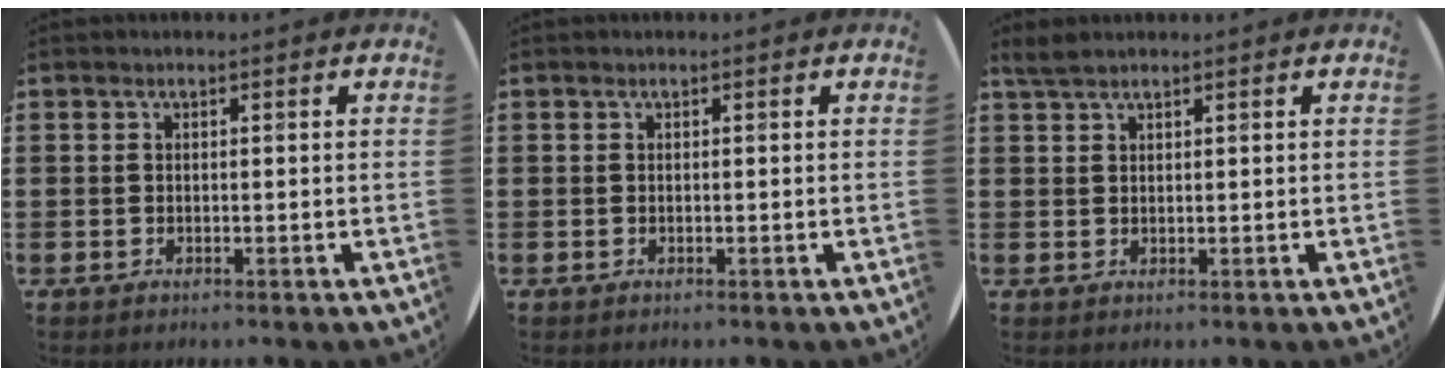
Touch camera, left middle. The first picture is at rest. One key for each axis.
{"total": 0.0}
{"total": 1.8, "fx": 1.6, "fy": 0.3, "fz": 0.8, "tx": -0.018, "ty": 0.003, "tz": 0.030}